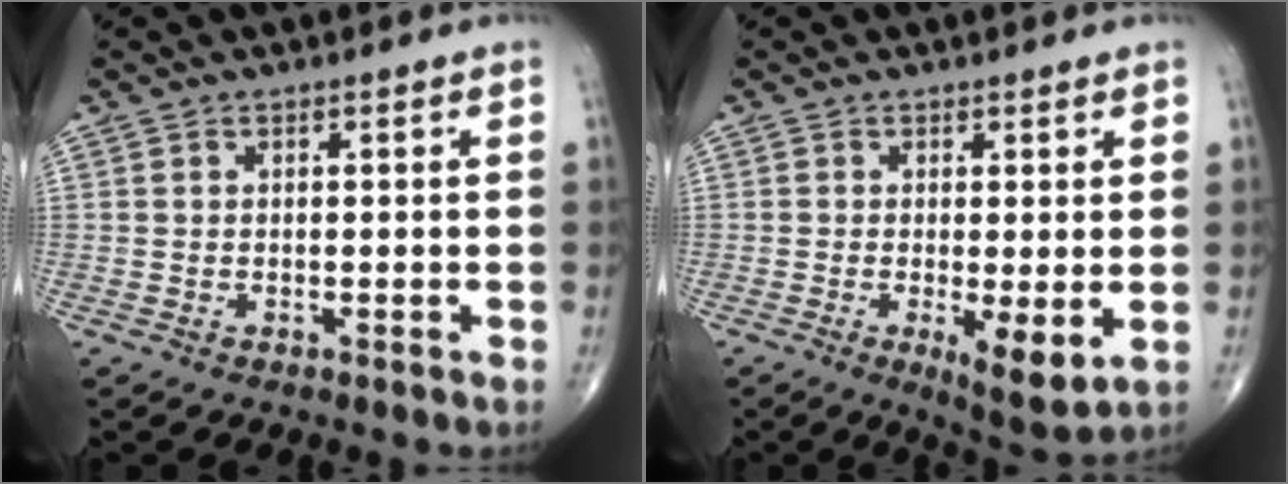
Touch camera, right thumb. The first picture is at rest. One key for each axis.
{"total": 6.3, "fx": -1.1, "fy": 1.8, "fz": 6.0, "tx": -0.097, "ty": -0.022, "tz": -0.014}